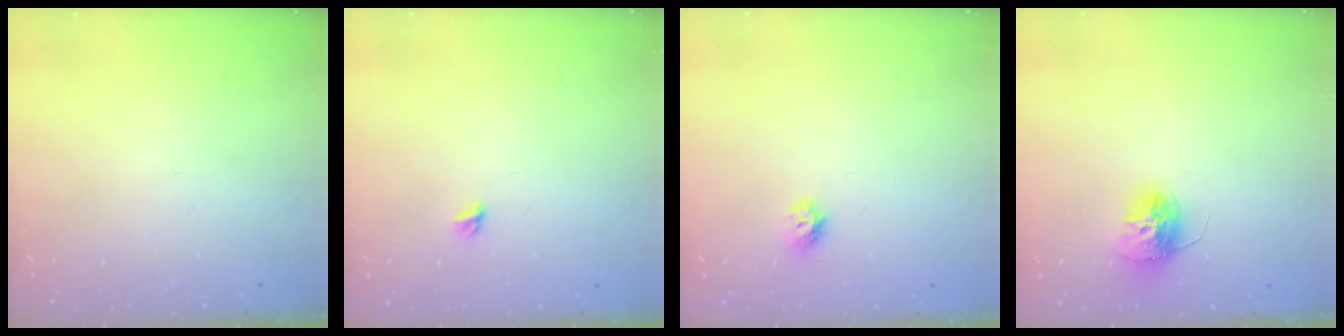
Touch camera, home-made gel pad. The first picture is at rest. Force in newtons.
{"total": 4.2, "press": 4.2, "slide": 0.5}
{"total": 7.0, "press": 7.0, "slide": 0.7}
{"total": 12.4, "press": 12.4, "slide": 1.0}